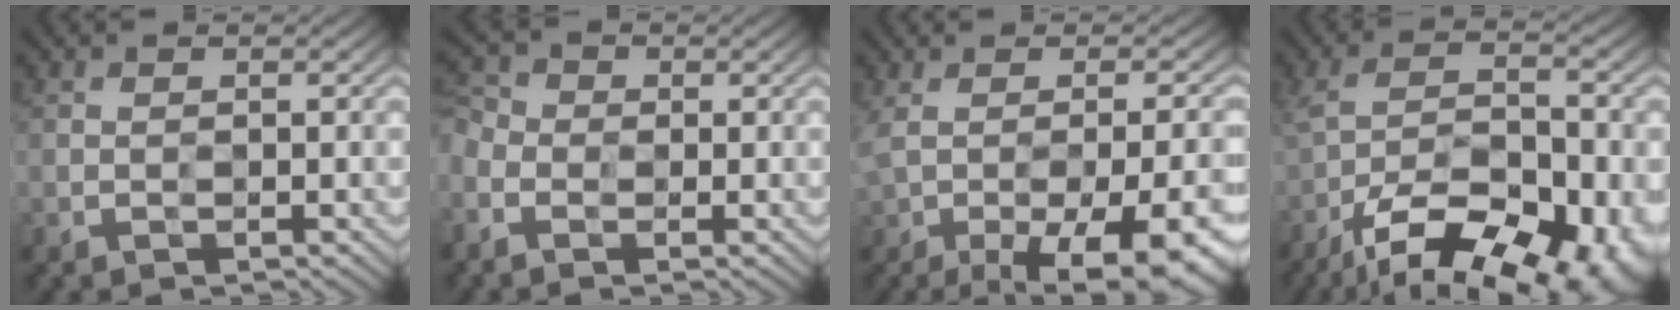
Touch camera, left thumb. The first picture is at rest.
{"total": 4.9, "force": [-1.8, 3.8, 2.6], "torque": [-0.093, -0.004, -0.045]}
{"total": 15.4, "force": [-6.0, 5.3, 13.2], "torque": [-0.197, -0.021, -0.066]}
{"total": 15.4, "force": [-10.3, 5.5, 10.1], "torque": [-0.185, -0.028, -0.158]}